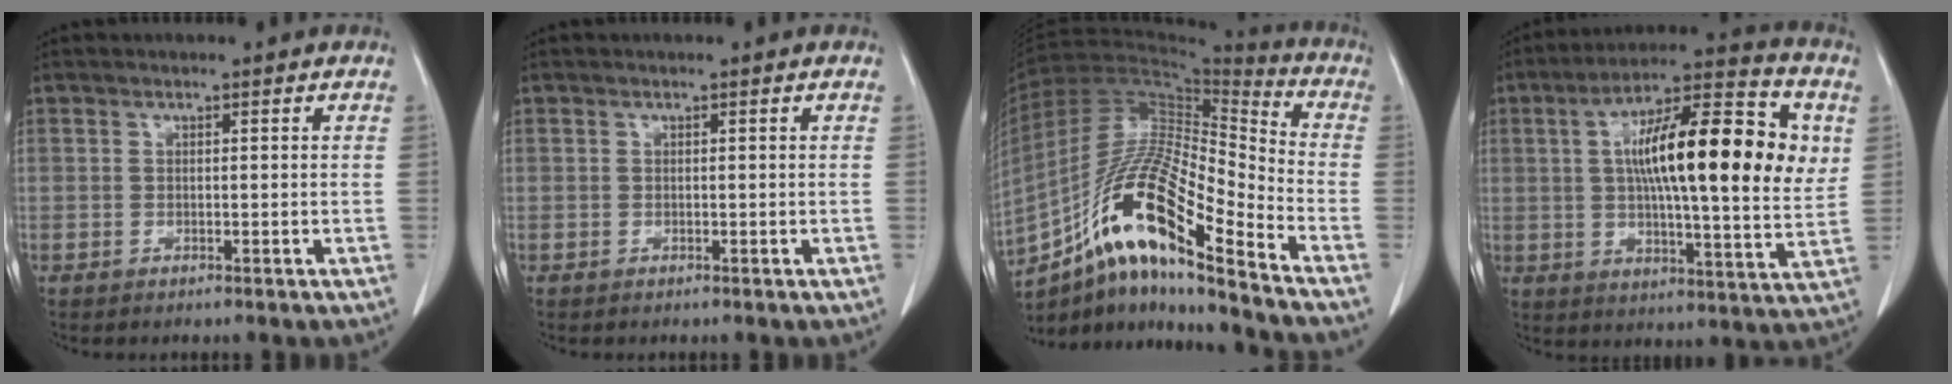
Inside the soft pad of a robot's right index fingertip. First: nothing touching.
{"total": 0.0}
{"total": 19.2, "force": [-11.9, 2.1, 15.0], "torque": [-0.298, 0.000, -0.212]}
{"total": 22.3, "force": [4.6, 4.6, 21.4], "torque": [-0.336, 0.027, 0.059]}